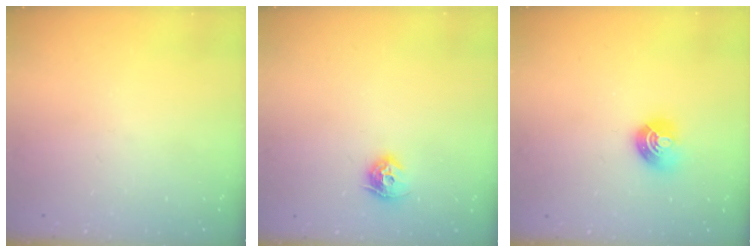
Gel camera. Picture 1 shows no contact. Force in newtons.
{"total": 7.8, "press": 7.8, "slide": 0.4}
{"total": 8.1, "press": 8.0, "slide": 1.1}